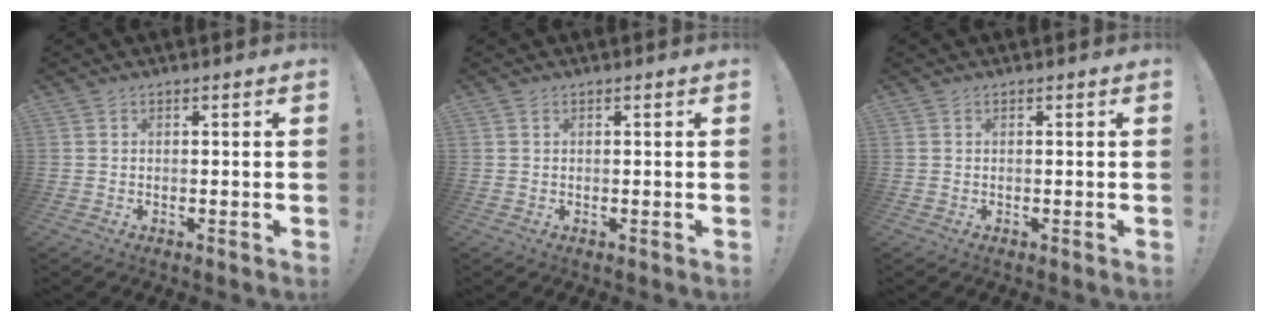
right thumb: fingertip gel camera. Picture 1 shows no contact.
{"total": 0.0}
{"total": 0.0}